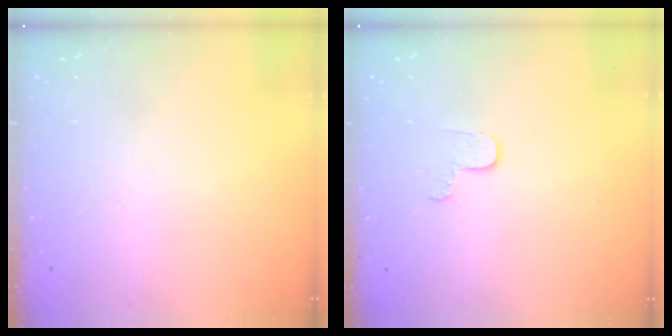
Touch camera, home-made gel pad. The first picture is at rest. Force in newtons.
{"total": 4.7, "press": 4.6, "slide": 0.4}